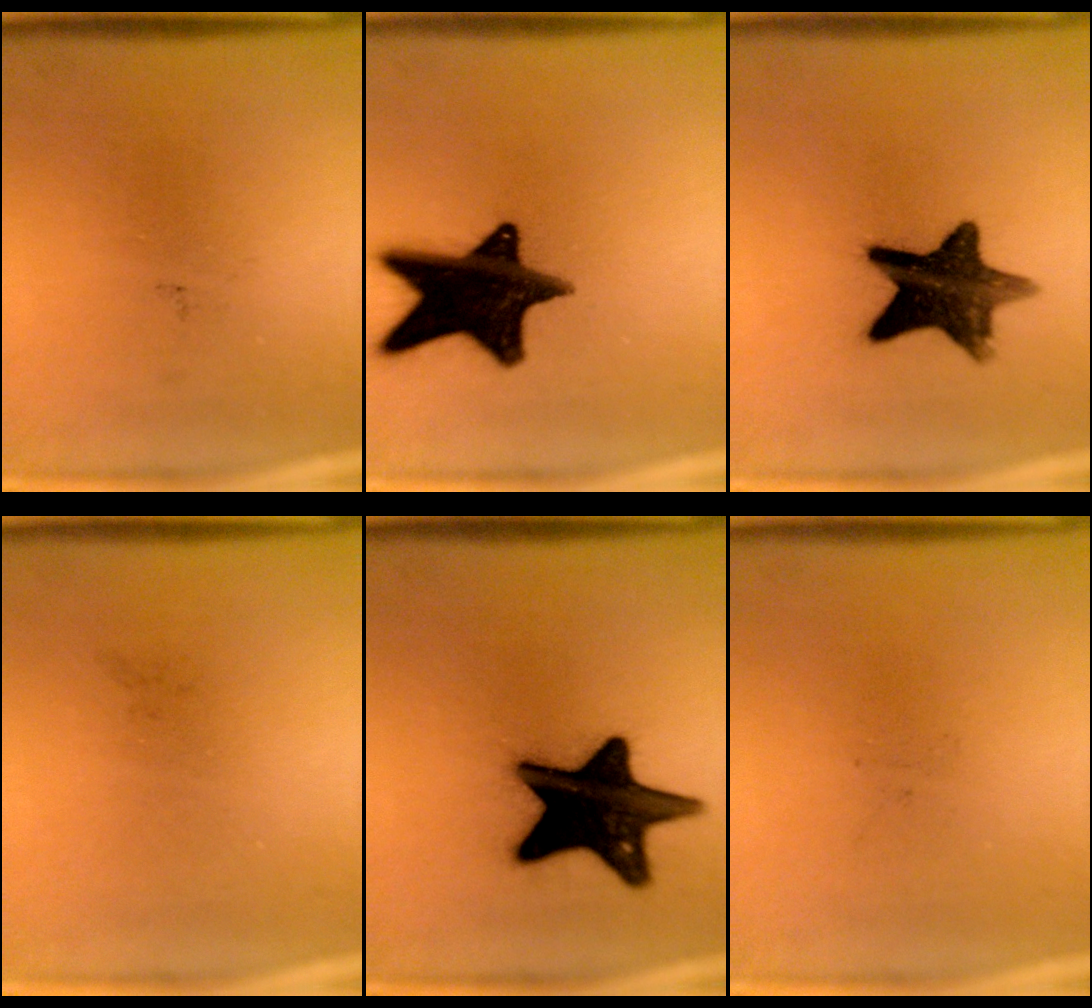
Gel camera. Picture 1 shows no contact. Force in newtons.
{"total": 17.8}
{"total": 13.0}
{"total": 0.0}
{"total": 19.1}
{"total": 0.0}